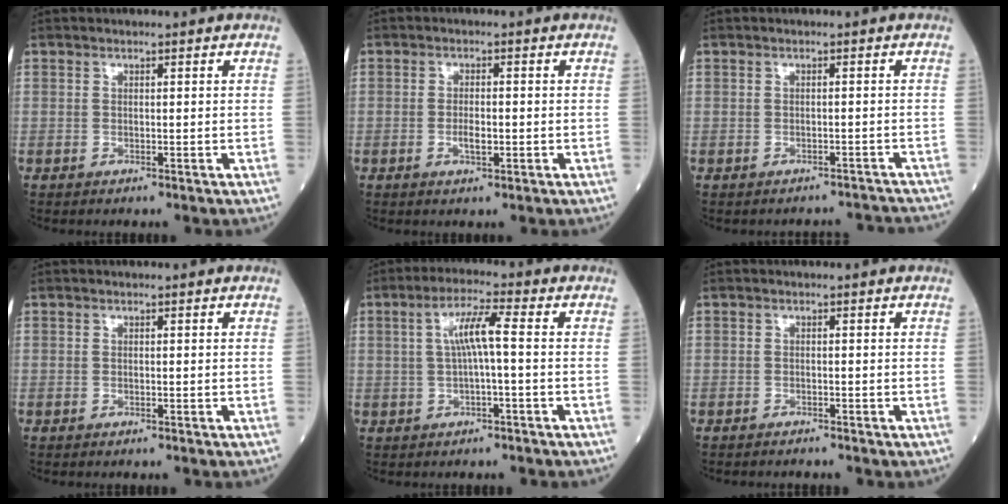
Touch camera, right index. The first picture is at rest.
{"total": 3.1, "force": [-0.8, 1.2, 2.7], "torque": [-0.058, 0.000, -0.012]}
{"total": 6.1, "force": [-5.8, 1.7, 1.0], "torque": [-0.014, 0.021, -0.067]}
{"total": 0.0}
{"total": 6.2, "force": [0.5, 1.0, 6.1], "torque": [-0.123, 0.019, 0.012]}
{"total": 2.3, "force": [-1.9, 0.9, 0.8], "torque": [-0.021, -0.005, -0.023]}